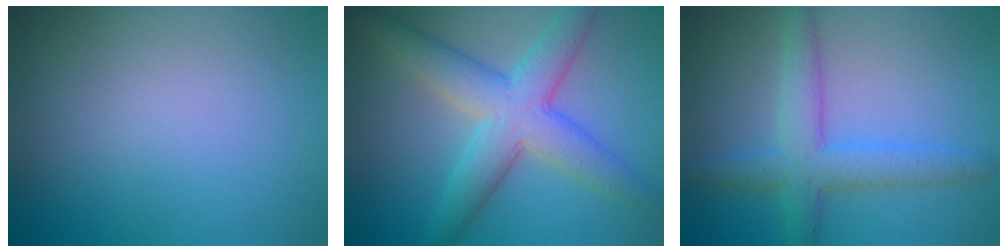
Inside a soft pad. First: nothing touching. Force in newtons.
{"total": 6.8, "press": 6.8, "slide": 0.2}
{"total": 4.5, "press": 4.5, "slide": 0.1}